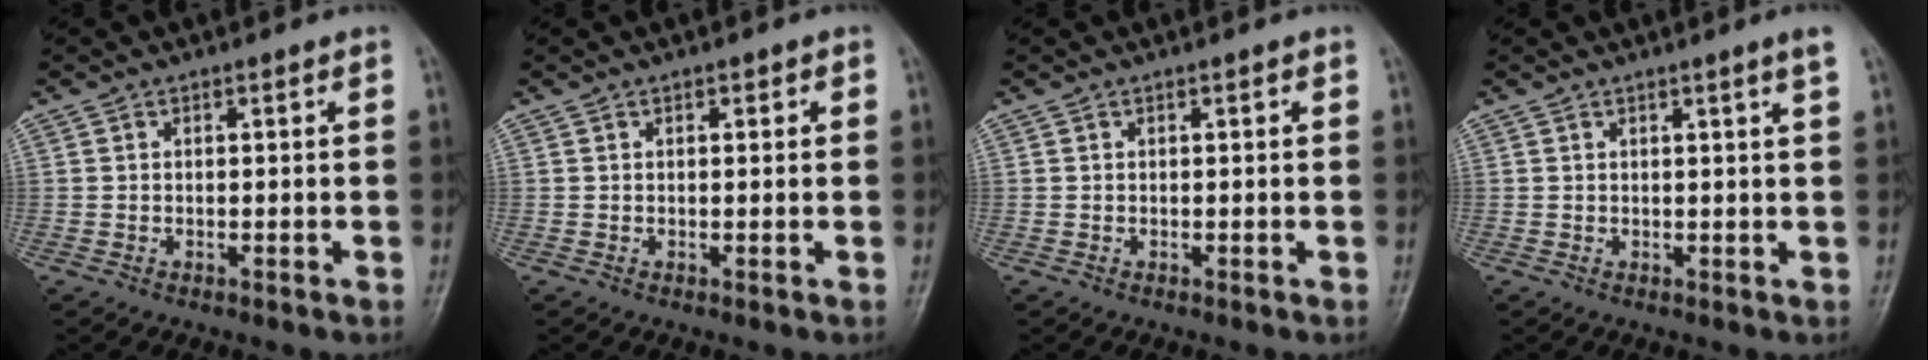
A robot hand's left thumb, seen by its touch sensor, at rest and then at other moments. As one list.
[{"total": 0.9, "force": [0.4, 0.6, 0.7], "torque": [-0.005, 0.001, 0.004]}, {"total": 0.0}, {"total": 2.3, "force": [1.3, -0.6, 1.7], "torque": [-0.026, -0.009, 0.021]}]